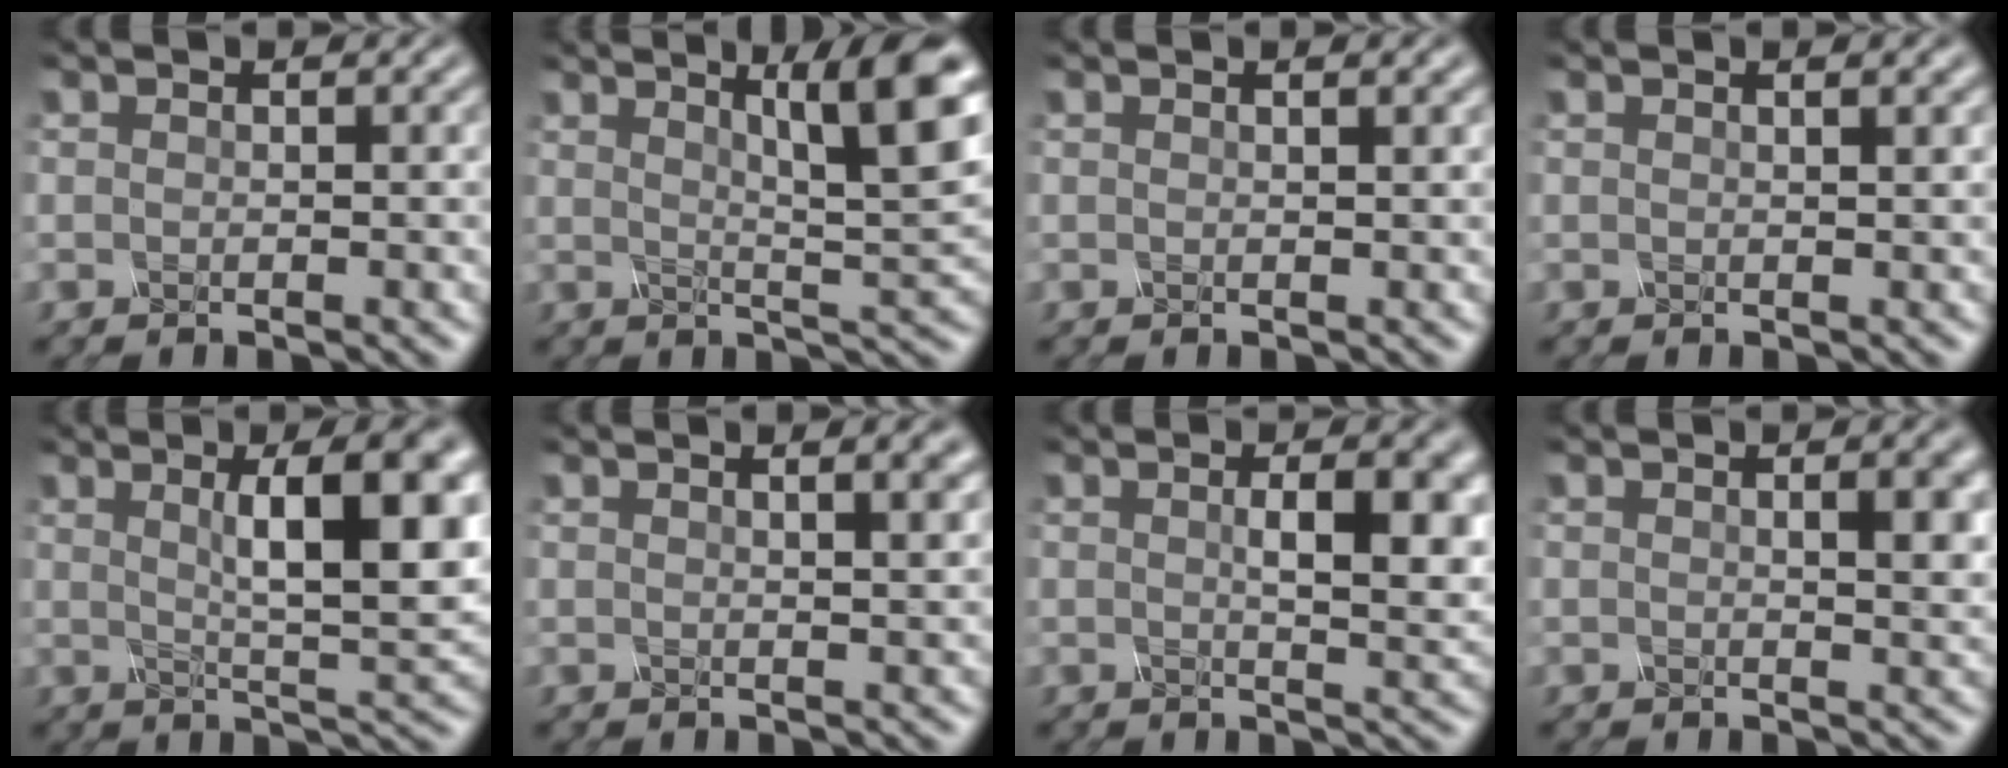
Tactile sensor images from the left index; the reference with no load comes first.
{"total": 9.6, "force": [4.0, 1.7, 8.6], "torque": [-0.087, 0.023, 0.066]}
{"total": 1.6, "force": [0.8, 0.7, 1.2], "torque": [-0.006, 0.014, -0.007]}
{"total": 1.9, "force": [1.0, 0.8, 1.5], "torque": [-0.006, 0.017, -0.006]}
{"total": 9.1, "force": [2.0, 1.8, 8.7], "torque": [-0.103, 0.014, 0.045]}
{"total": 4.7, "force": [2.2, 2.0, 3.6], "torque": [-0.015, 0.043, 0.003]}
{"total": 5.3, "force": [0.8, 1.3, 5.1], "torque": [-0.054, 0.013, 0.023]}
{"total": 2.8, "force": [0.5, 0.6, 2.7], "torque": [-0.026, 0.012, 0.014]}